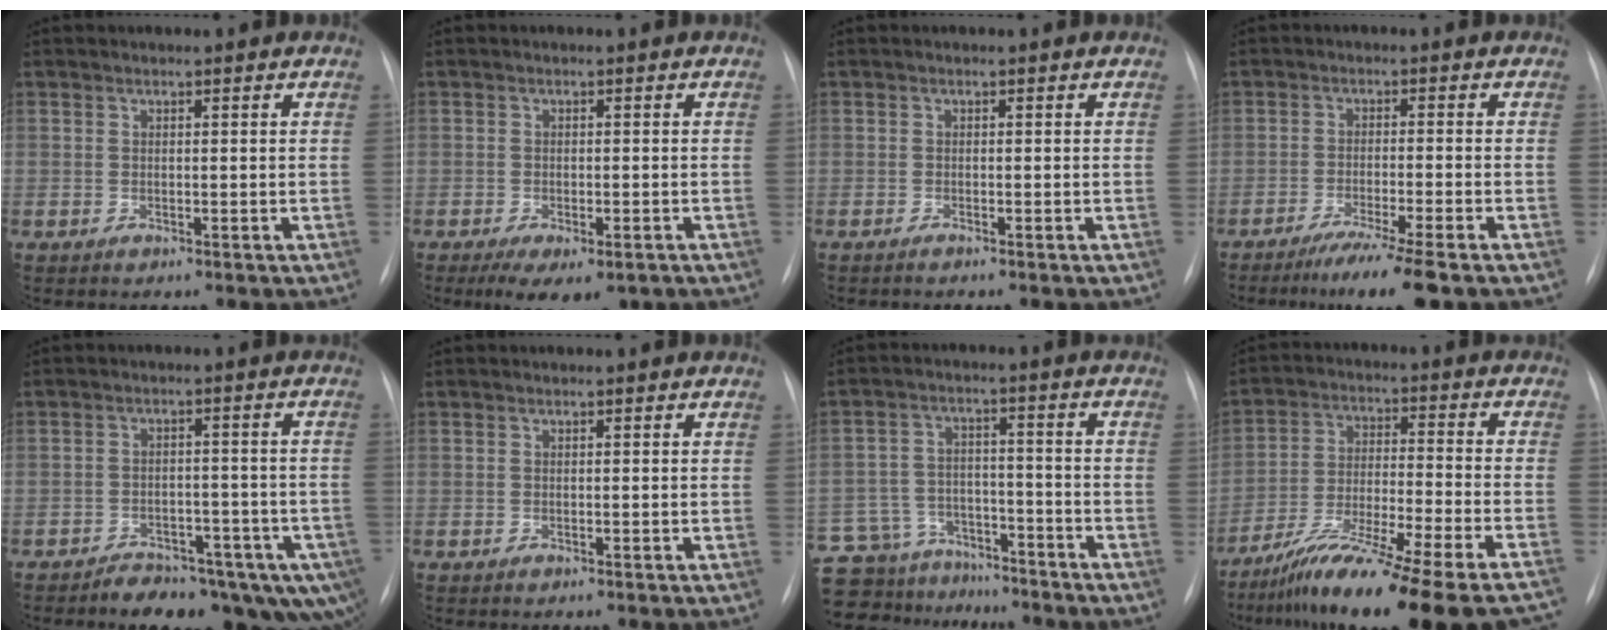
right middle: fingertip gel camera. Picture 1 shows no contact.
{"total": 6.9, "force": [-4.2, 3.1, 4.5], "torque": [-0.060, -0.008, -0.061]}
{"total": 0.7, "force": [-0.6, -0.1, 0.4], "torque": [0.000, -0.001, -0.007]}
{"total": 7.7, "force": [-5.6, -0.9, 5.1], "torque": [-0.079, -0.021, -0.094]}
{"total": 14.5, "force": [-9.7, 6.5, 8.6], "torque": [-0.072, 0.014, -0.122]}
{"total": 0.0}
{"total": 18.8, "force": [-16.3, 7.7, 5.1], "torque": [-0.131, 0.020, -0.238]}
{"total": 24.9, "force": [-20.5, 0.0, 14.1], "torque": [-0.171, -0.038, -0.319]}